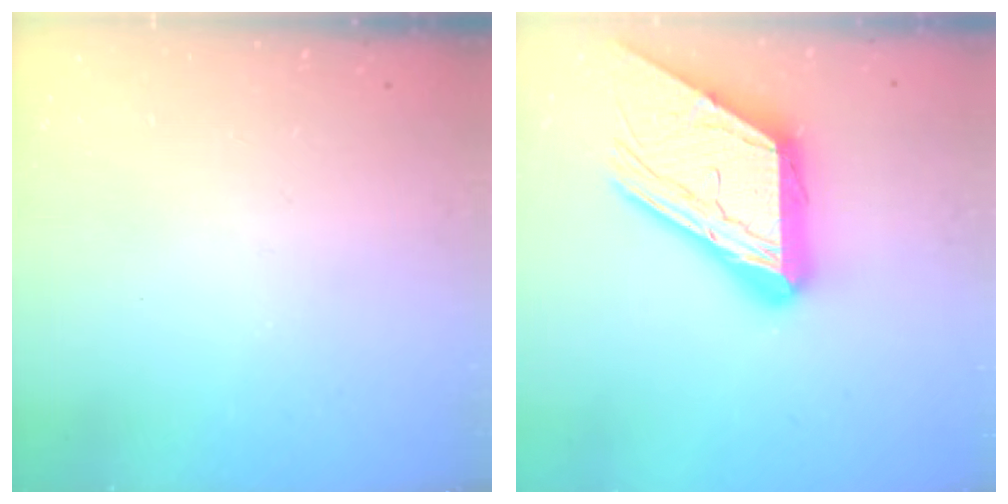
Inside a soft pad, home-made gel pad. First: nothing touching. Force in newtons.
{"total": 23.0, "press": 22.9, "slide": 2.4}